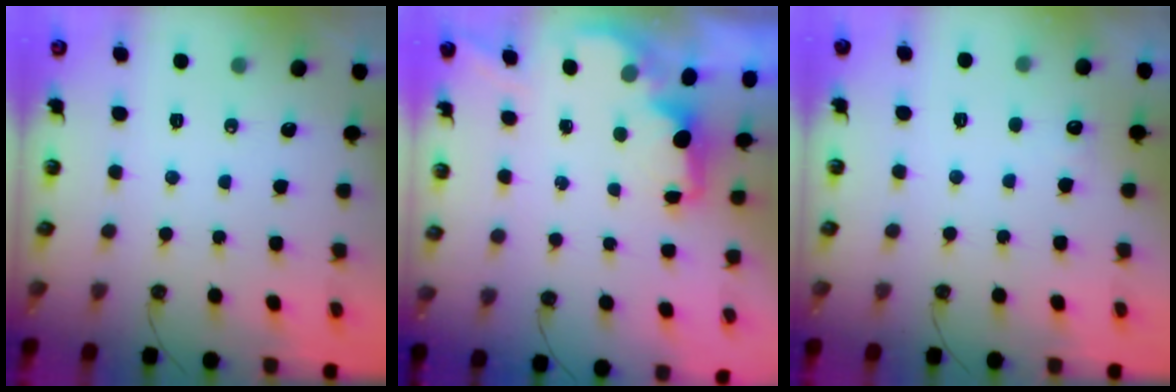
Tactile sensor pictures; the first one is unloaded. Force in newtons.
{"total": 1.7, "press": 1.5, "slide": 0.8}
{"total": 2.9, "press": 2.7, "slide": 1.1}